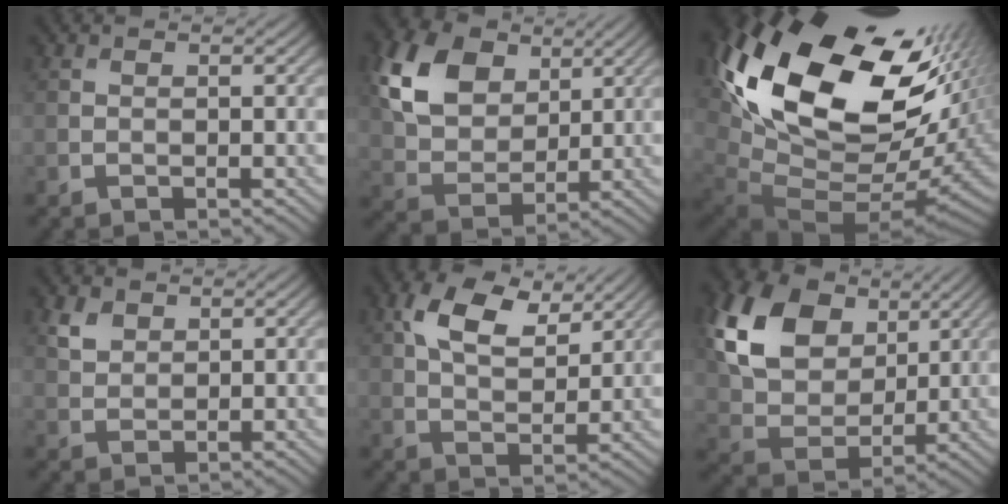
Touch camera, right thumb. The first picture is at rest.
{"total": 11.4, "force": [4.8, 7.8, 6.8], "torque": [-0.174, 0.015, 0.084]}
{"total": 21.4, "force": [7.3, 12.8, 15.4], "torque": [-0.336, -0.007, 0.145]}
{"total": 2.7, "force": [1.7, 1.8, 1.2], "torque": [-0.032, 0.000, 0.037]}
{"total": 9.0, "force": [4.5, 4.8, 6.2], "torque": [-0.131, 0.006, 0.084]}
{"total": 14.5, "force": [5.9, 10.0, 8.6], "torque": [-0.206, 0.016, 0.109]}